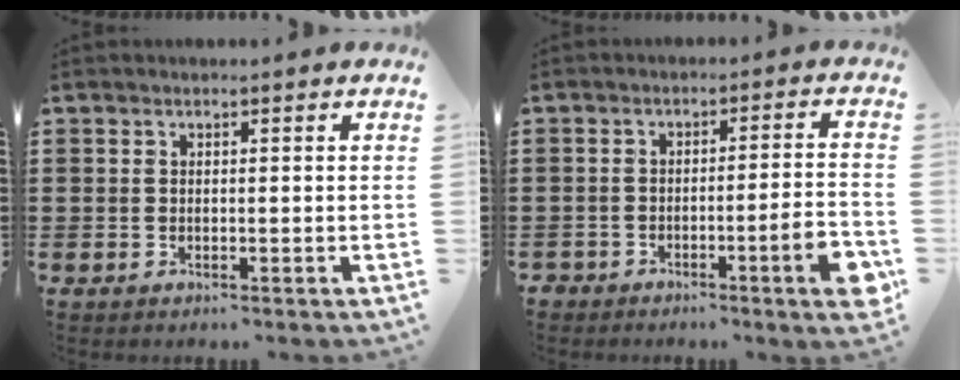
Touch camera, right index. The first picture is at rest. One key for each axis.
{"total": 5.7, "fx": -3.2, "fy": 0.7, "fz": 4.6, "tx": -0.064, "ty": -0.007, "tz": -0.056}